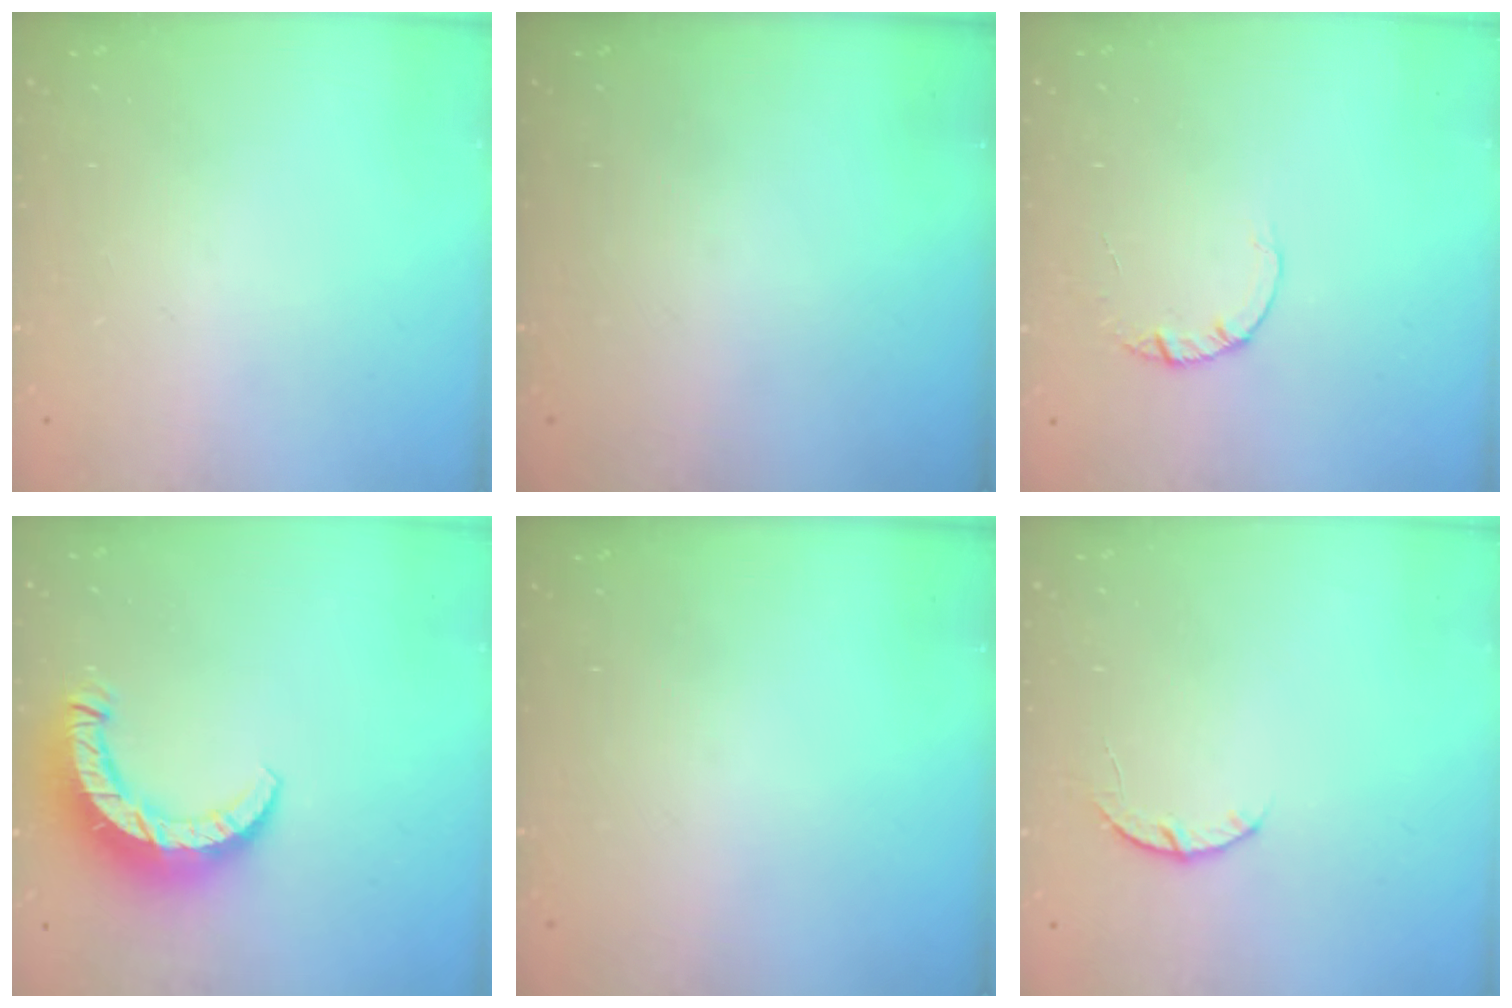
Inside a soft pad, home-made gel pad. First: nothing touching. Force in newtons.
{"total": 0.0}
{"total": 1.4, "press": 1.4, "slide": 0.2}
{"total": 9.9, "press": 9.8, "slide": 0.9}
{"total": 0.0}
{"total": 3.5, "press": 3.5, "slide": 0.6}